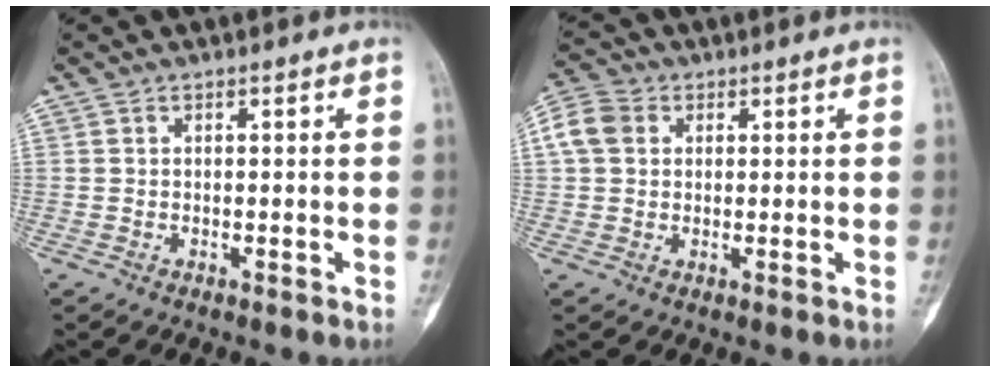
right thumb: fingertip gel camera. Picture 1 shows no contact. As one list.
[{"total": 6.4, "force": [1.5, 5.1, 3.5], "torque": [-0.070, 0.016, 0.024]}]